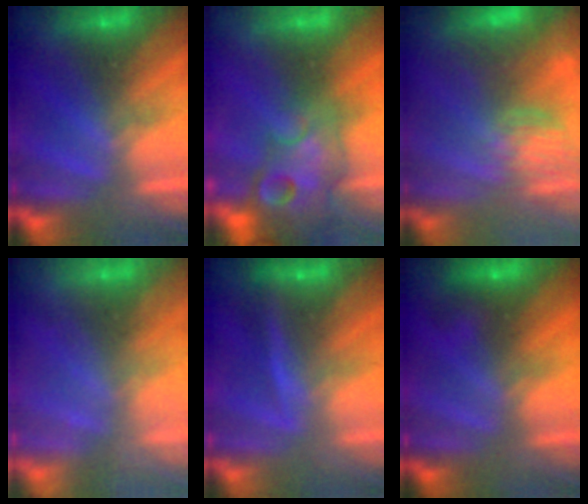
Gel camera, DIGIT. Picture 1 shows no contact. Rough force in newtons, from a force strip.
{"total": 9.5}
{"total": 5.0}
{"total": 2.4}
{"total": 2.9}
{"total": 2.3}